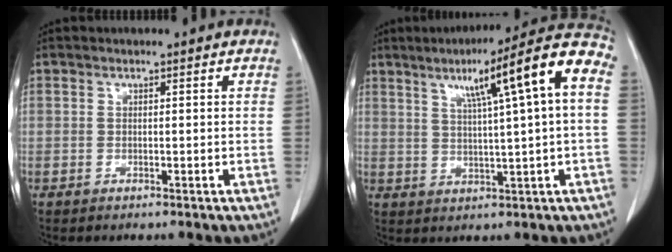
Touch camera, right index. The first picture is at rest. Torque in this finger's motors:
{"motor_torque": [1.34, 0.30, 0.59, 0.15]}